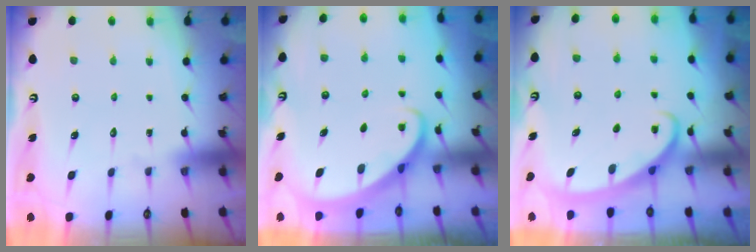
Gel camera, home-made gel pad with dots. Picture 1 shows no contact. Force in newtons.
{"total": 2.5, "press": 2.5, "slide": 0.2}
{"total": 2.8, "press": 2.8, "slide": 0.4}